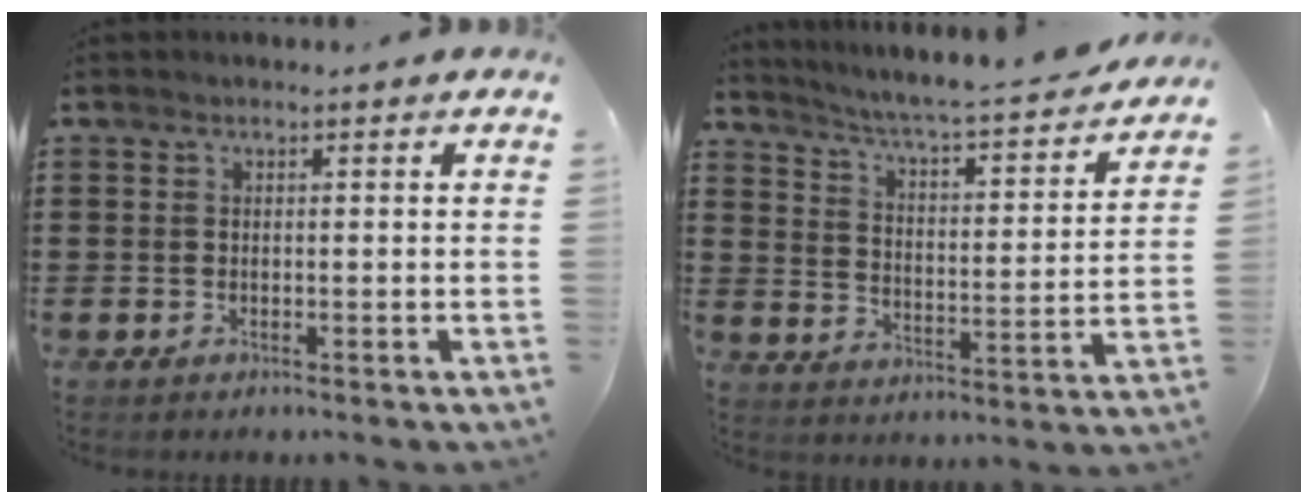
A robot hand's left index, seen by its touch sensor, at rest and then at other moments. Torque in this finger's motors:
{"motor_torque": [0.76, -0.12, 0.56, 0.15]}